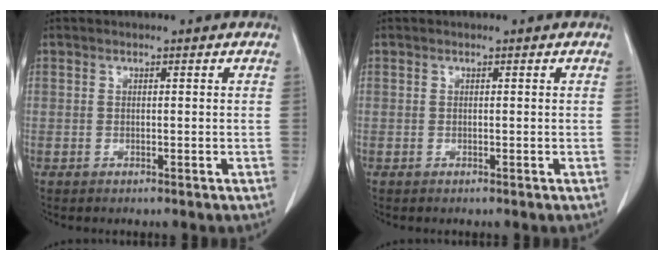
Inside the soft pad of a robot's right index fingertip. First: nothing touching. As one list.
[{"total": 0.0}]